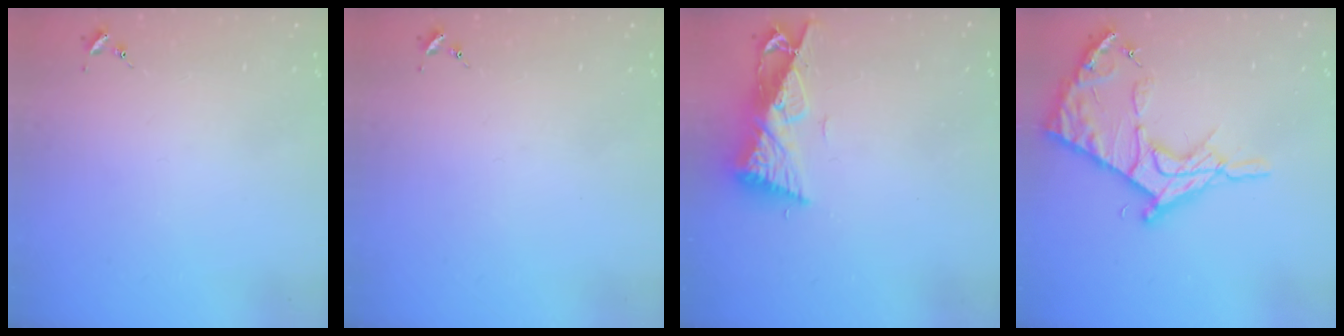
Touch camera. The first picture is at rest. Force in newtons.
{"total": 0.0}
{"total": 9.7, "press": 9.7, "slide": 0.7}
{"total": 16.8, "press": 16.8, "slide": 1.3}